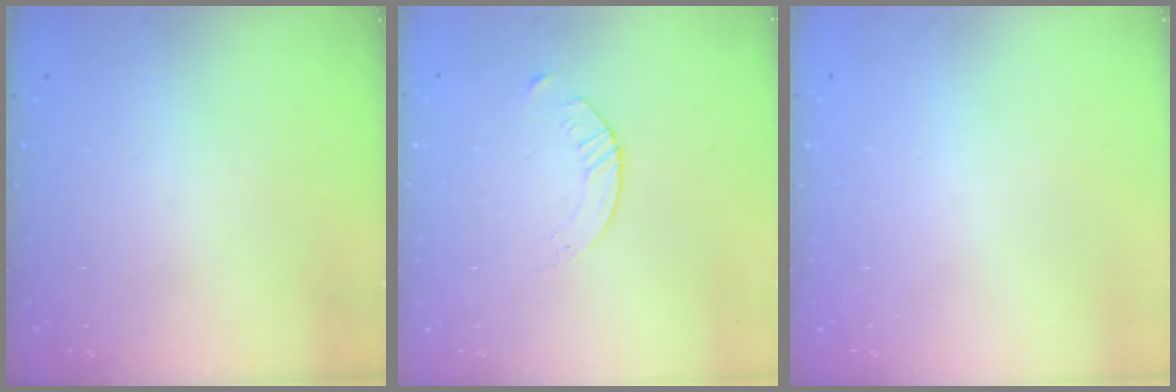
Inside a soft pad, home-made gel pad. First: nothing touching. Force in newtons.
{"total": 2.8, "press": 2.7, "slide": 0.3}
{"total": 0.0}